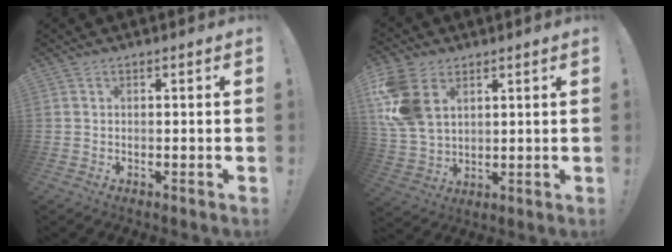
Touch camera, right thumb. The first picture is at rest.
{"total": 14.6, "force": [5.4, 10.1, 9.0], "torque": [-0.183, -0.021, 0.106]}